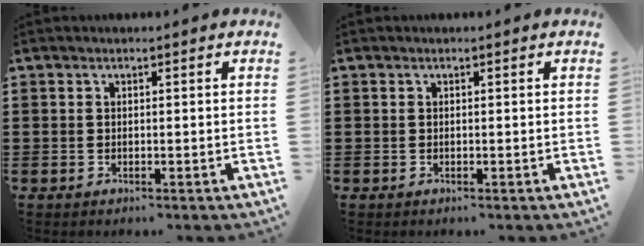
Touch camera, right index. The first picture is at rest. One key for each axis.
{"total": 0.0}